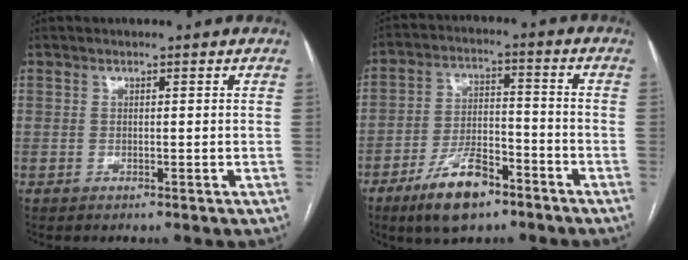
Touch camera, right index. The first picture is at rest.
{"total": 10.6, "force": [-6.9, 3.9, 7.0], "torque": [-0.134, 0.001, -0.121]}